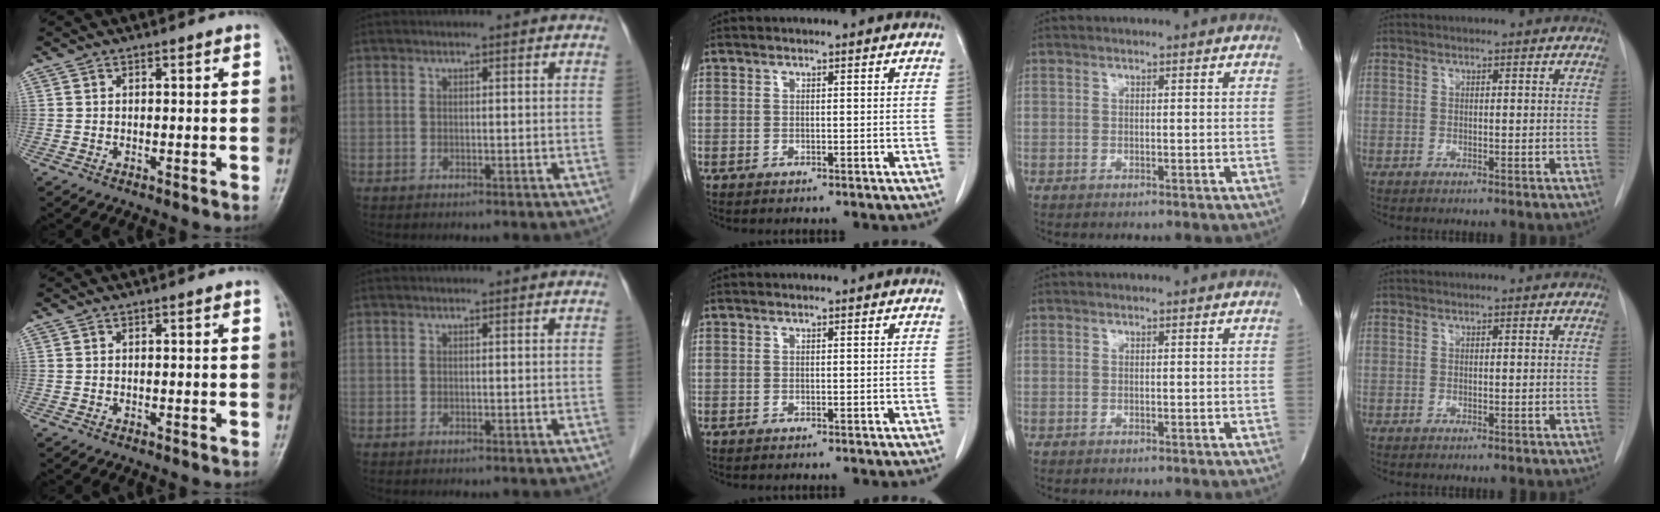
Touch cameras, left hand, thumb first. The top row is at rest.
{}